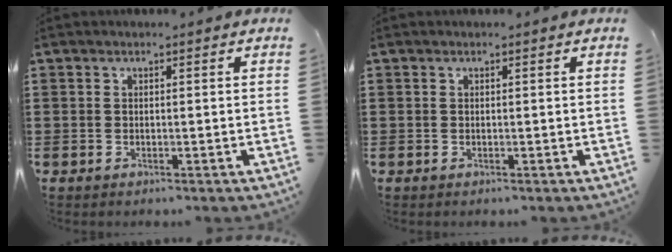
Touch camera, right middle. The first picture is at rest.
{"total": 0.0}